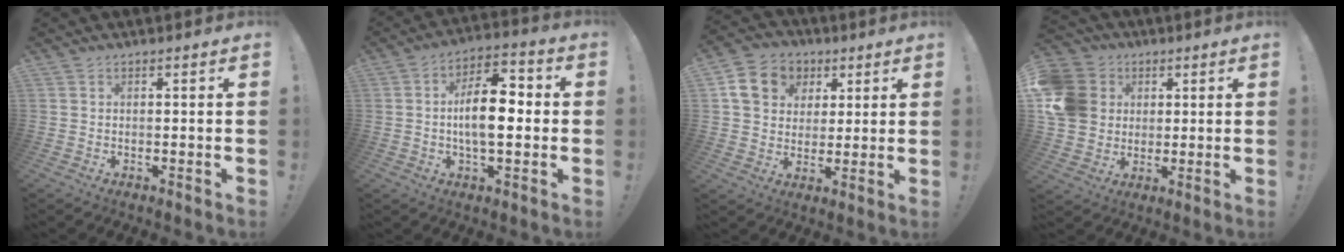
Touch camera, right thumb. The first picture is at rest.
{"total": 12.9, "force": [-1.1, 6.3, 11.2], "torque": [-0.177, 0.009, -0.023]}
{"total": 12.3, "force": [4.7, 10.2, 5.1], "torque": [-0.066, -0.012, 0.094]}
{"total": 14.1, "force": [2.3, 12.5, 6.2], "torque": [-0.106, 0.004, 0.054]}